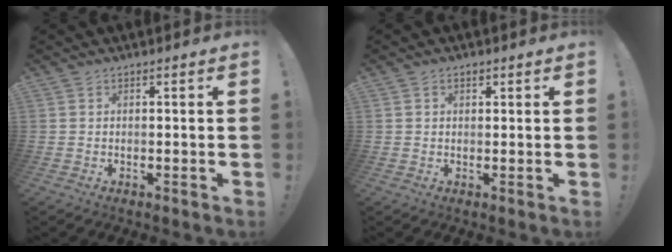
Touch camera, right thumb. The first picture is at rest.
{"total": 1.3, "force": [0.6, 1.0, 0.6], "torque": [-0.009, 0.001, 0.009]}